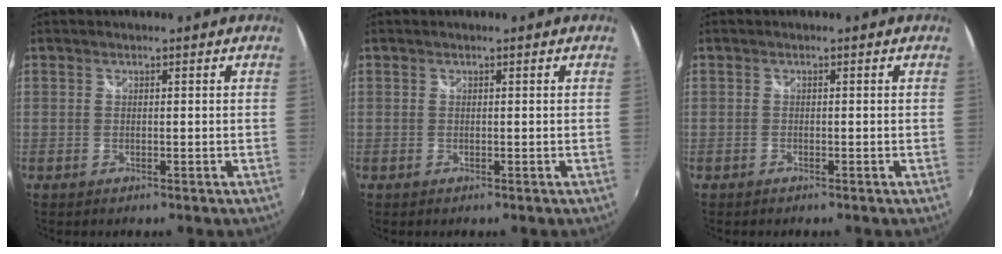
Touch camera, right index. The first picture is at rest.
{"total": 0.0}
{"total": 0.6, "force": [-0.5, 0.3, 0.1], "torque": [-0.005, -0.003, -0.012]}